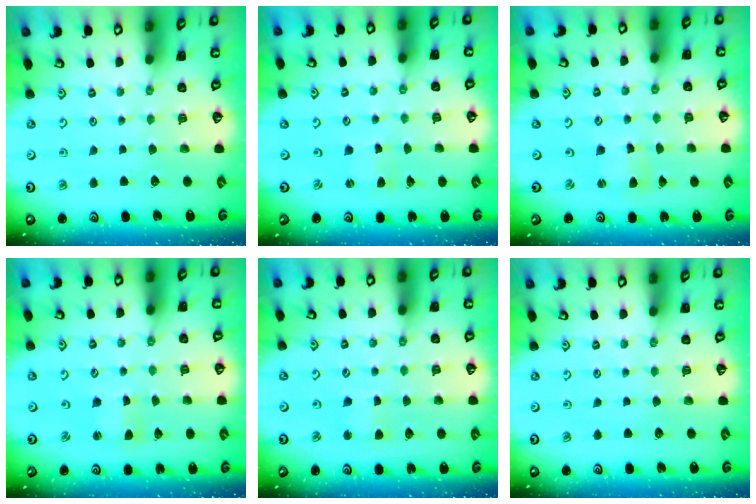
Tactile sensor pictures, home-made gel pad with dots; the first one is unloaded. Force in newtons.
{"total": 0.8, "press": 0.8, "slide": 0.2}
{"total": 1.3, "press": 1.3, "slide": 0.1}
{"total": 1.6, "press": 1.5, "slide": 0.3}
{"total": 3.2, "press": 3.2, "slide": 0.3}
{"total": 0.0}